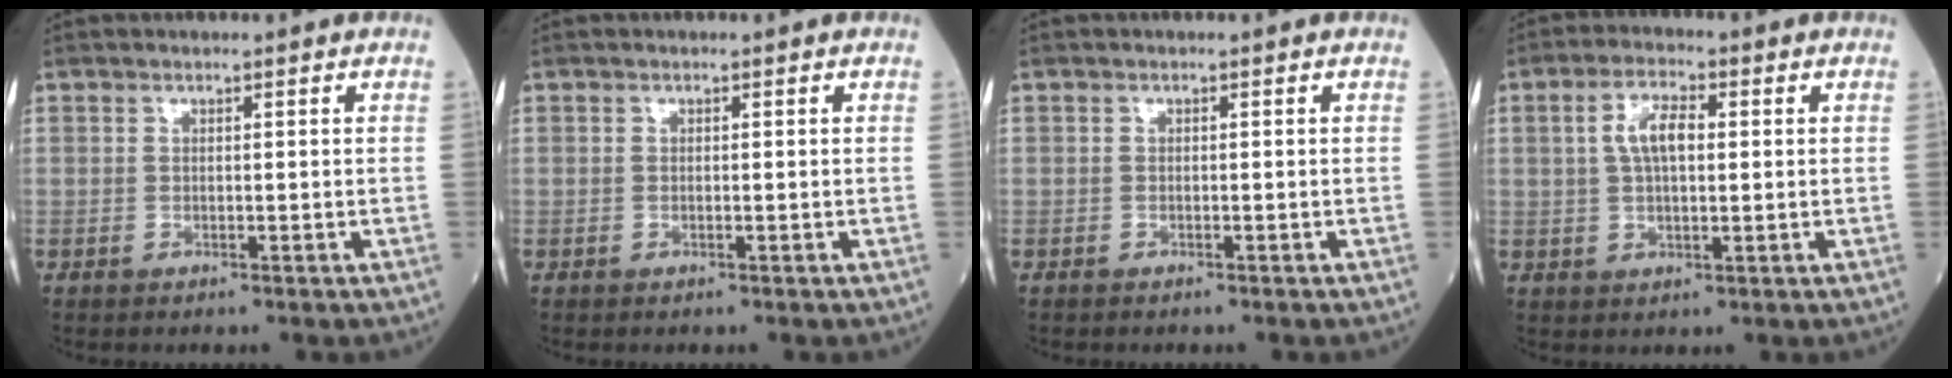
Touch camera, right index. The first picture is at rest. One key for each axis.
{"total": 0.0}
{"total": 1.1, "fx": -0.8, "fy": 0.6, "fz": 0.6, "tx": -0.019, "ty": -0.002, "tz": -0.008}
{"total": 6.3, "fx": 1.1, "fy": 2.7, "fz": 5.6, "tx": -0.122, "ty": 0.015, "tz": 0.023}